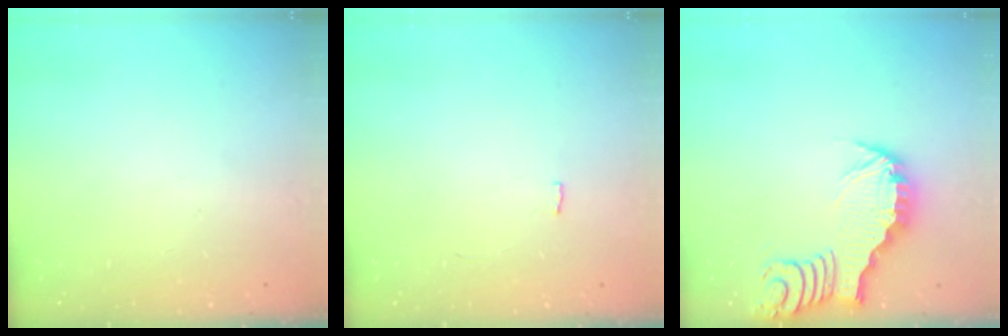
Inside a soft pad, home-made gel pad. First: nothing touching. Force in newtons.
{"total": 2.0, "press": 2.0, "slide": 0.3}
{"total": 3.2, "press": 3.2, "slide": 0.4}